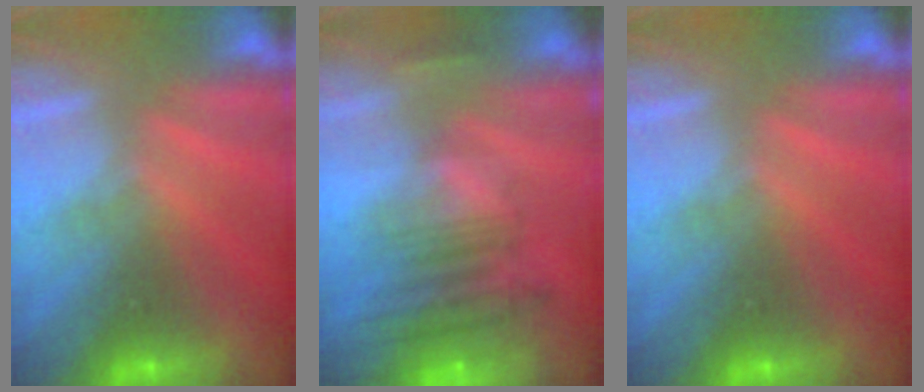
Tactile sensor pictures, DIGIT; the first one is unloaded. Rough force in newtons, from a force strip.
{"total": 7.5}
{"total": 0.0}